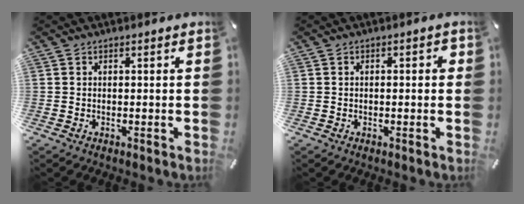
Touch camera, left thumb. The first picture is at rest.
{"total": 1.7, "force": [-0.3, 0.8, 1.5], "torque": [-0.027, 0.005, -0.007]}